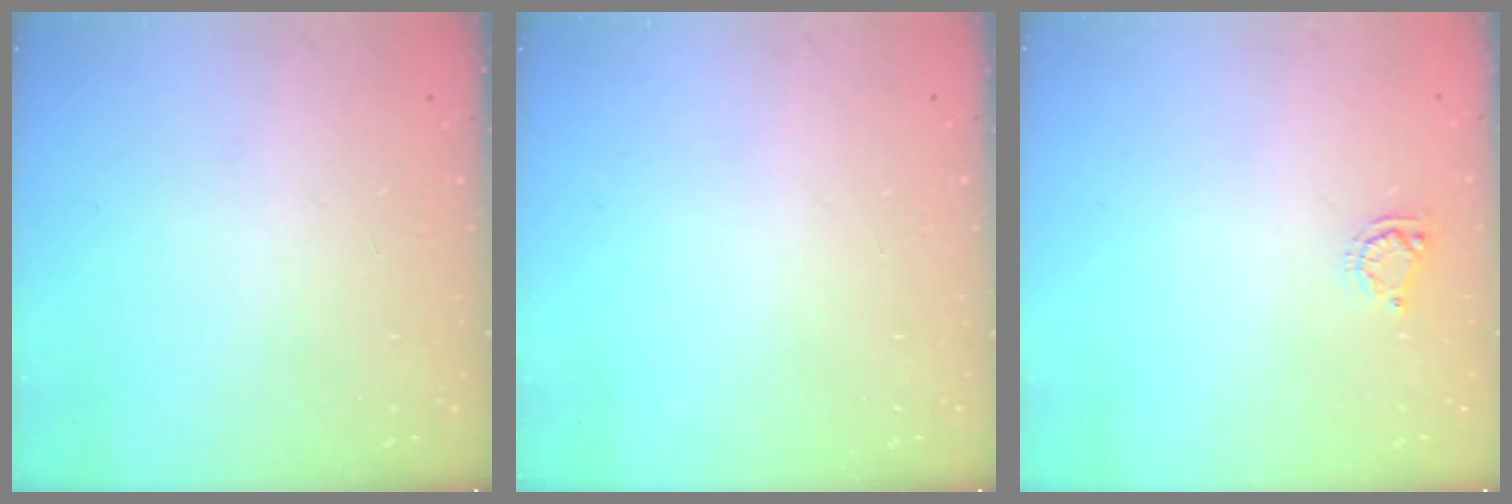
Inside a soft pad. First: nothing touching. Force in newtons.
{"total": 0.0}
{"total": 4.9, "press": 4.8, "slide": 0.5}